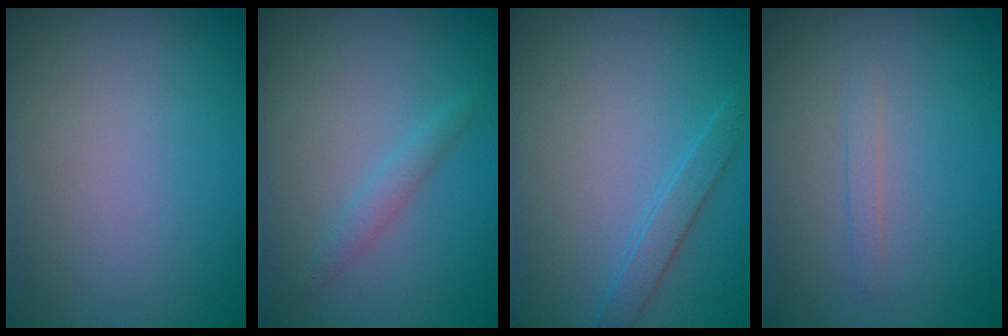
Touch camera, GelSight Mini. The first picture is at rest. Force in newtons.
{"total": 1.1, "press": 1.1, "slide": 0.1}
{"total": 1.6, "press": 1.6, "slide": 0.0}
{"total": 0.8, "press": 0.8, "slide": 0.0}